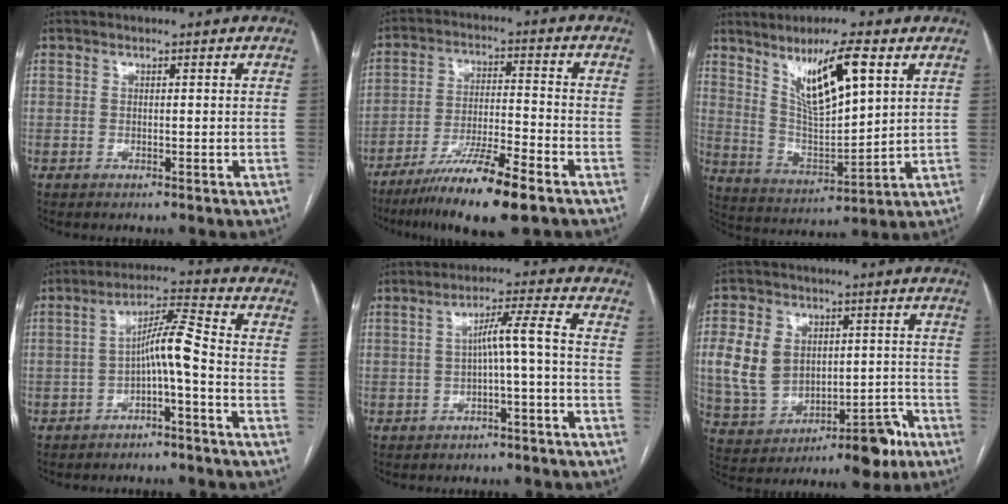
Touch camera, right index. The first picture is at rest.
{"total": 12.3, "force": [-8.3, 0.6, 9.1], "torque": [-0.163, -0.029, -0.146]}
{"total": 11.9, "force": [6.1, 1.9, 10.1], "torque": [-0.183, 0.000, 0.118]}
{"total": 6.5, "force": [-2.2, 0.0, 6.1], "torque": [-0.104, 0.027, -0.038]}
{"total": 5.2, "force": [-1.1, -0.5, 5.1], "torque": [-0.083, 0.022, -0.015]}
{"total": 14.2, "force": [-2.9, 10.1, 9.6], "torque": [-0.158, 0.046, -0.021]}